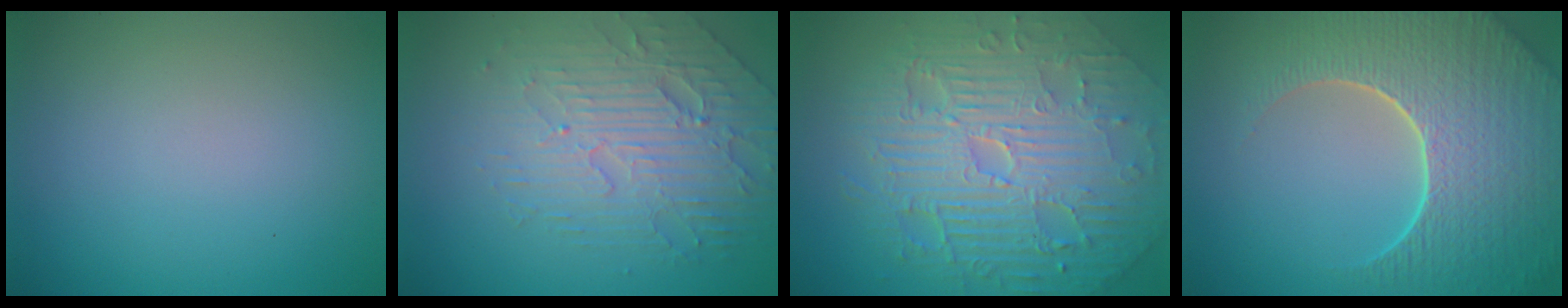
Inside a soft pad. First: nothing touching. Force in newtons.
{"total": 5.2, "press": 4.2, "slide": 3.0}
{"total": 11.1, "press": 7.1, "slide": 8.5}
{"total": 9.4, "press": 6.6, "slide": 6.6}